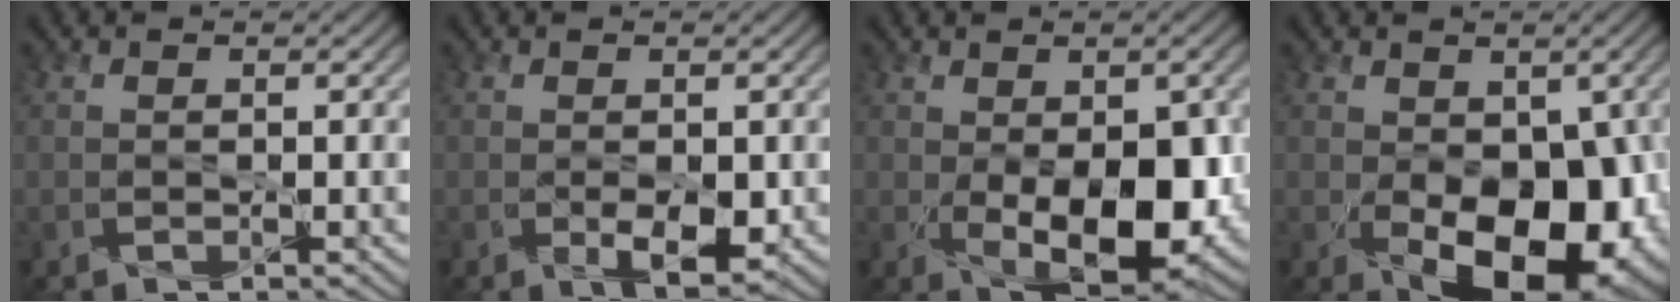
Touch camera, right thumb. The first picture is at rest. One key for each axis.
{"total": 3.3, "fx": -0.7, "fy": 1.6, "fz": 2.7, "tx": -0.051, "ty": -0.011, "tz": -0.006}
{"total": 11.8, "fx": -2.1, "fy": 6.5, "fz": 9.7, "tx": -0.162, "ty": -0.042, "tz": -0.012}
{"total": 14.0, "fx": -3.4, "fy": 8.3, "fz": 10.7, "tx": -0.158, "ty": -0.048, "tz": -0.031}